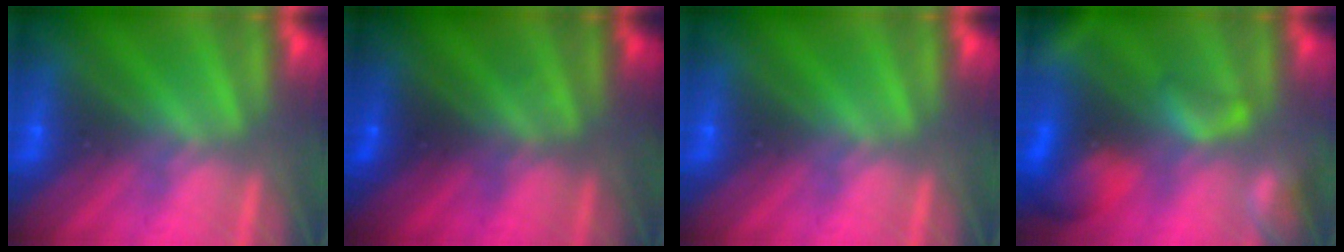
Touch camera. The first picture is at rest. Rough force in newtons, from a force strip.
{"total": 1.3}
{"total": 0.0}
{"total": 7.9}